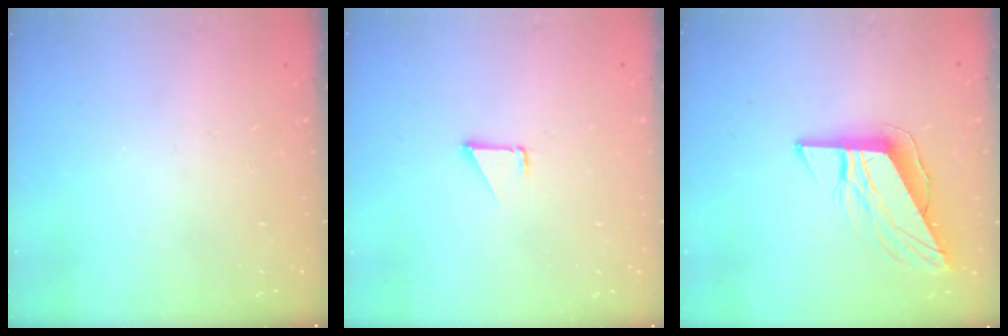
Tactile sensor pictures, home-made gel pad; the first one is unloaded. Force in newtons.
{"total": 1.5, "press": 1.5, "slide": 0.1}
{"total": 9.9, "press": 9.9, "slide": 0.4}